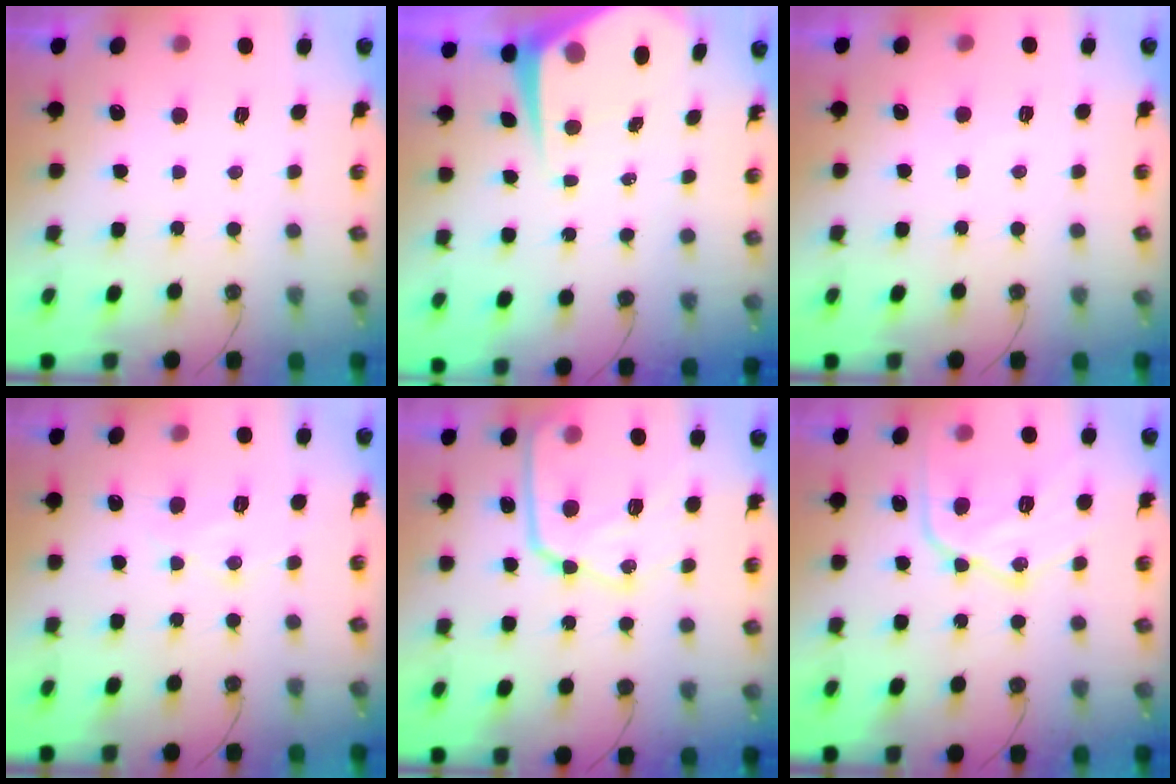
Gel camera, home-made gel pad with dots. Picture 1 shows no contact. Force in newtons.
{"total": 7.4, "press": 7.4, "slide": 0.6}
{"total": 3.4, "press": 3.4, "slide": 0.5}
{"total": 8.6, "press": 8.6, "slide": 0.7}
{"total": 18.1, "press": 17.9, "slide": 2.0}
{"total": 17.0, "press": 17.0, "slide": 1.3}